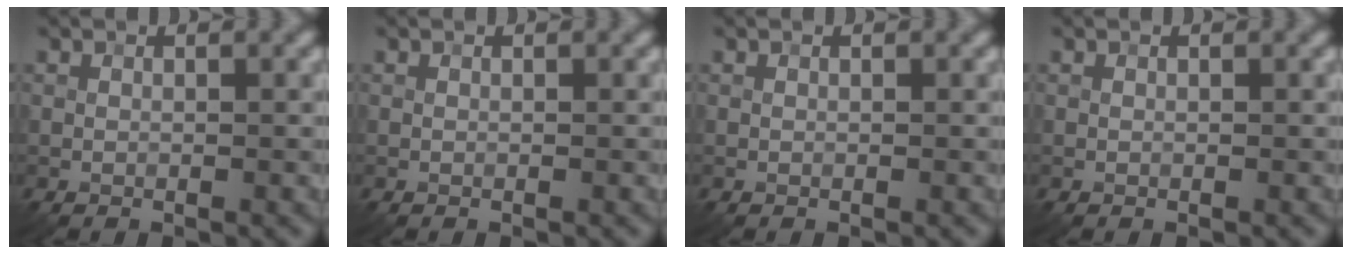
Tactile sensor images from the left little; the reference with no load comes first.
{"total": 0.0}
{"total": 0.0}
{"total": 0.0}